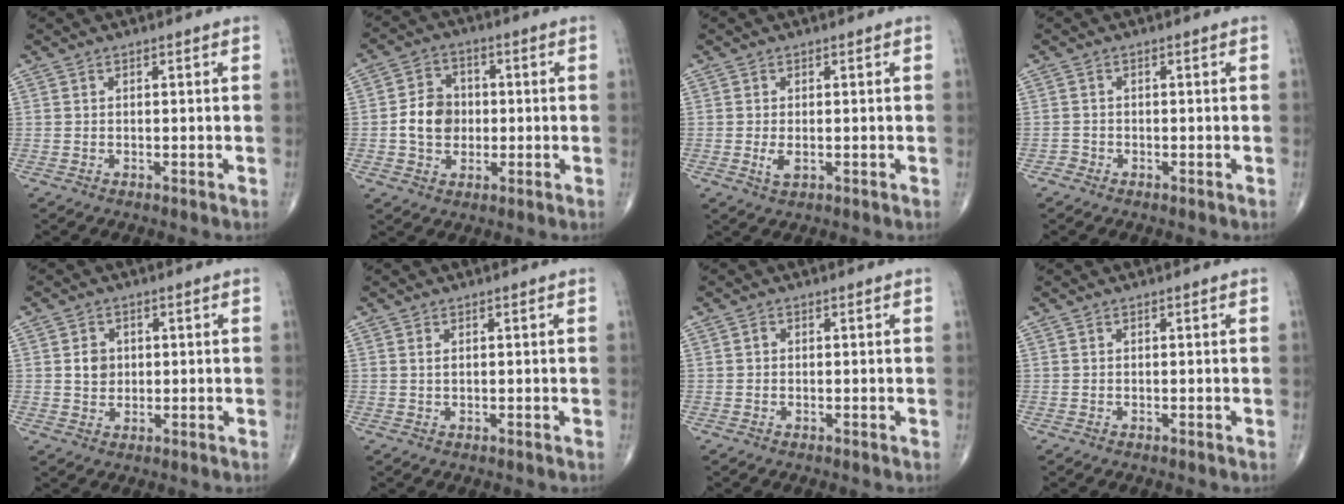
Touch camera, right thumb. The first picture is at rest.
{"total": 8.0, "force": [-0.6, 6.5, 4.5], "torque": [-0.055, 0.014, -0.016]}
{"total": 2.0, "force": [-0.3, 1.0, 1.7], "torque": [-0.036, -0.005, -0.004]}
{"total": 1.0, "force": [-0.7, 0.7, -0.2], "torque": [0.009, 0.004, -0.021]}
{"total": 3.7, "force": [0.6, 3.1, 1.8], "torque": [-0.013, -0.001, 0.011]}
{"total": 0.7, "force": [0.3, 0.3, 0.6], "torque": [-0.012, 0.003, 0.008]}
{"total": 0.7, "force": [0.0, 0.6, 0.3], "torque": [-0.004, 0.001, -0.001]}
{"total": 0.0}